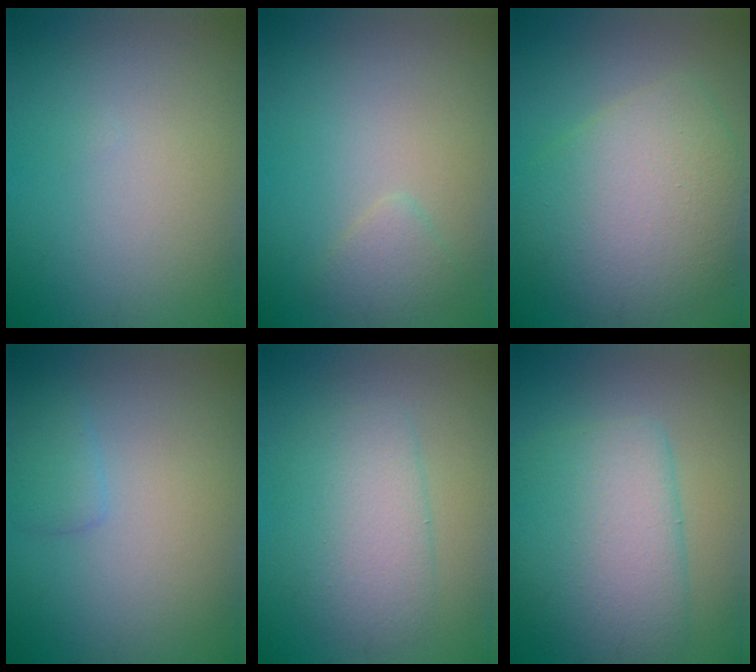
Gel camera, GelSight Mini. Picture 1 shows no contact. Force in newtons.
{"total": 1.5, "press": 1.5, "slide": 0.1}
{"total": 7.5, "press": 7.5, "slide": 0.2}
{"total": 1.5, "press": 1.5, "slide": 0.1}
{"total": 4.3, "press": 4.3, "slide": 0.2}
{"total": 7.4, "press": 7.4, "slide": 0.3}